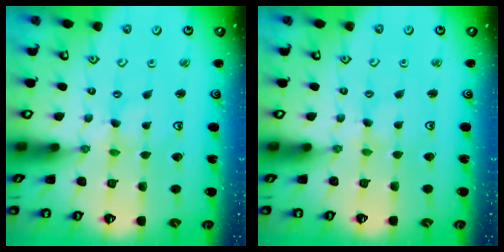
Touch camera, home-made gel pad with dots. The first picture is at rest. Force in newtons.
{"total": 0.8, "press": 0.7, "slide": 0.2}